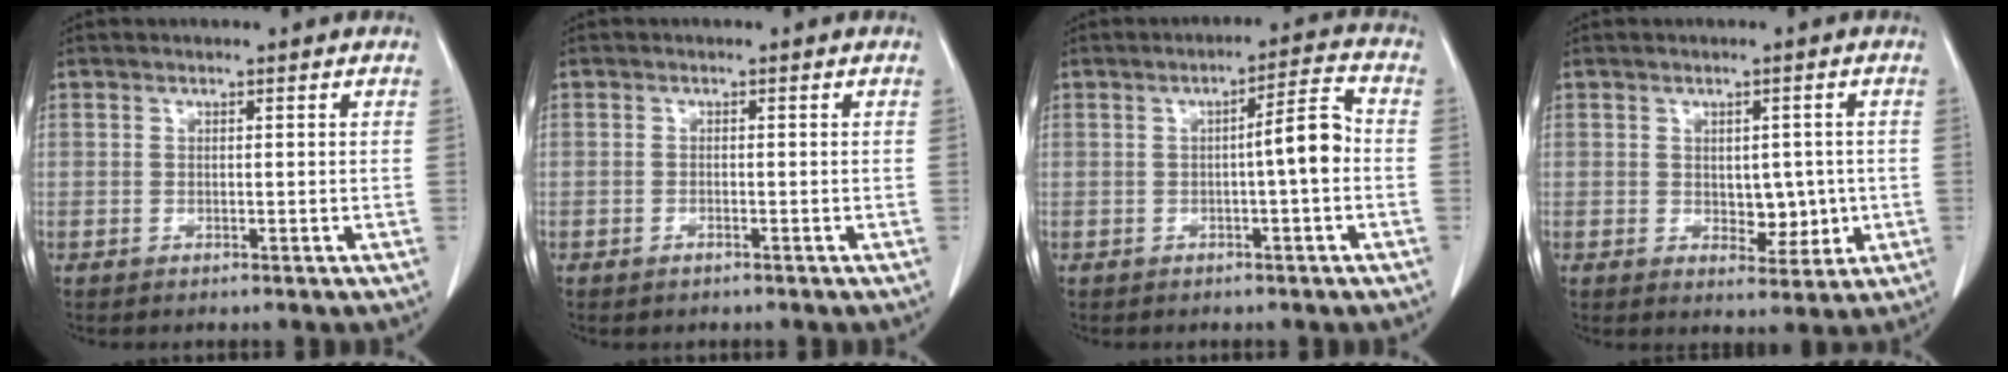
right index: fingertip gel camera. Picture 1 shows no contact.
{"total": 0.8, "force": [-0.6, 0.3, 0.5], "torque": [-0.012, -0.001, -0.007]}
{"total": 5.6, "force": [-0.7, 0.2, 5.5], "torque": [-0.077, 0.014, -0.012]}
{"total": 4.9, "force": [-0.2, 3.0, 3.9], "torque": [-0.042, -0.001, 0.006]}